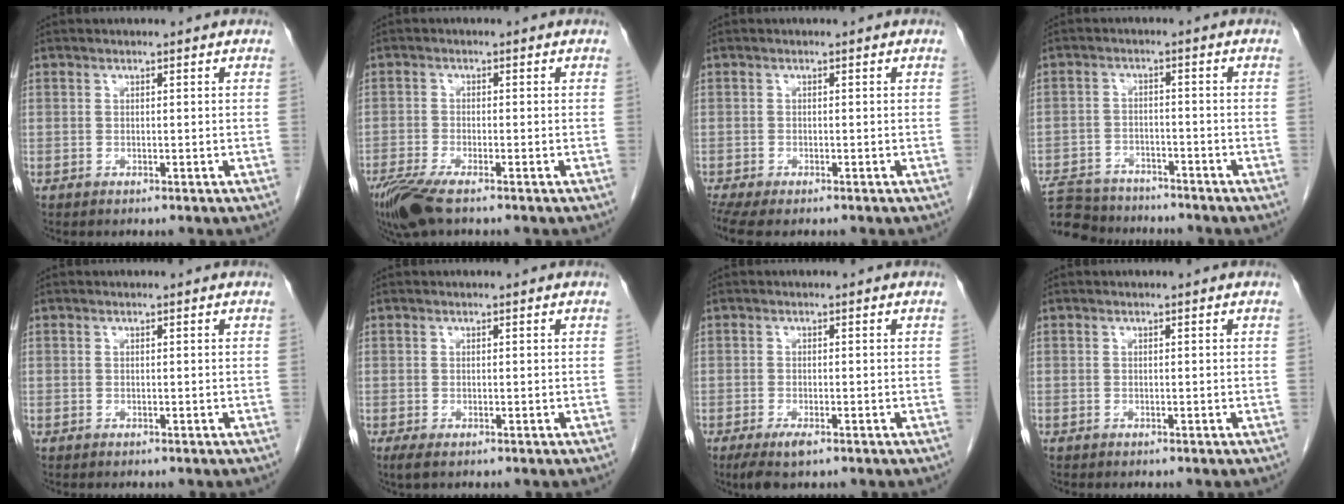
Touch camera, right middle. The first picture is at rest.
{"total": 6.5, "force": [-4.6, 1.1, 4.5], "torque": [-0.087, -0.018, -0.085]}
{"total": 5.2, "force": [-4.0, 1.6, 2.9], "torque": [-0.053, -0.010, -0.066]}
{"total": 12.5, "force": [-11.3, 4.2, 3.5], "torque": [-0.081, 0.004, -0.170]}
{"total": 0.0}
{"total": 1.2, "force": [-0.8, 0.3, 0.9], "torque": [-0.016, -0.004, -0.010]}
{"total": 3.4, "force": [-2.1, 0.9, 2.5], "torque": [-0.051, -0.008, -0.034]}
{"total": 0.0}